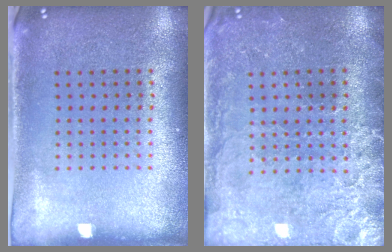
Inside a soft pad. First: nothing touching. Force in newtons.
{"total": 3.2, "press": 3.1, "slide": 0.7}